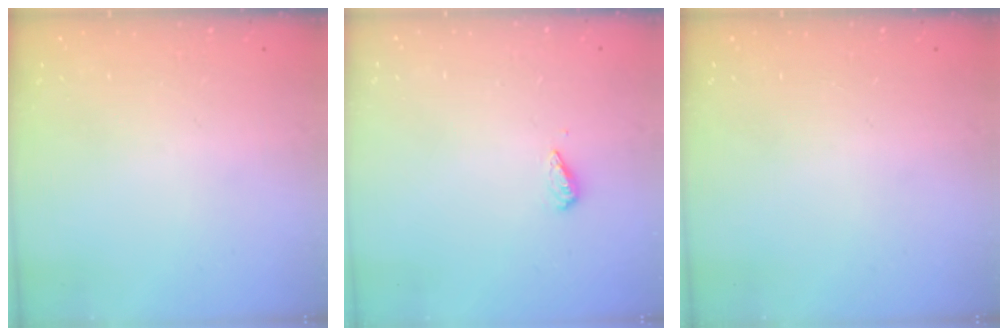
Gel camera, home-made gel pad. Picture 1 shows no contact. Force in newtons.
{"total": 2.9, "press": 2.9, "slide": 0.4}
{"total": 0.0}